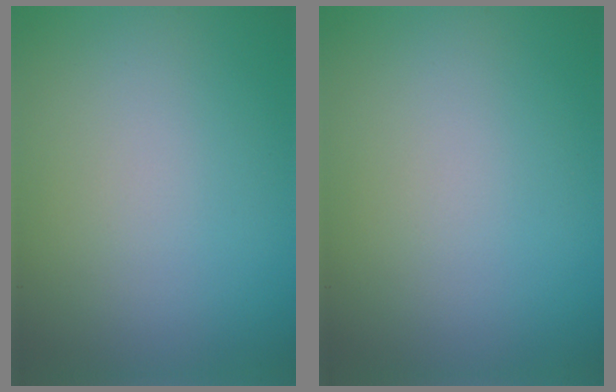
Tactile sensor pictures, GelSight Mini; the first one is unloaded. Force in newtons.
{"total": 0.0}